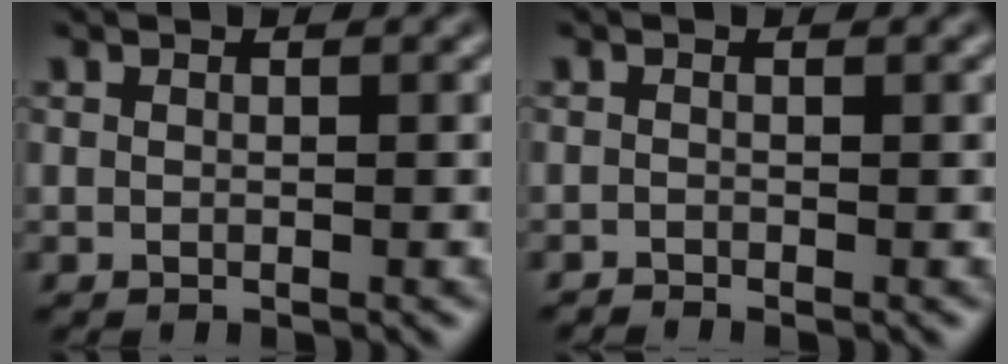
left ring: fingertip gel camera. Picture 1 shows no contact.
{"total": 0.8, "force": [-0.8, 0.0, 0.1], "torque": [0.002, -0.004, -0.019]}